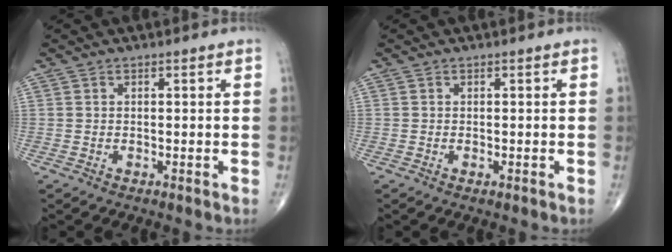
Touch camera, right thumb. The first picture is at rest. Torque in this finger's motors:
{"motor_torque": [-0.28, 0.46, -0.18, -0.02, -0.03]}